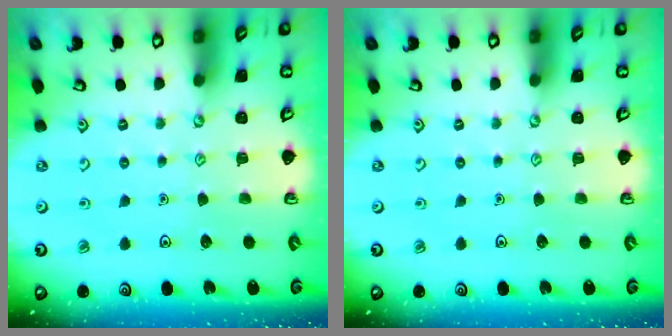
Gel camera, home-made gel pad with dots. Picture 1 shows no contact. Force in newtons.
{"total": 0.0}